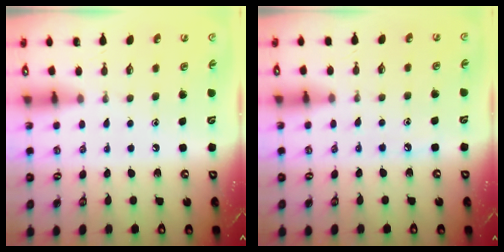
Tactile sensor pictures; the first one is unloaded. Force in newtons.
{"total": 5.2, "press": 5.2, "slide": 0.6}